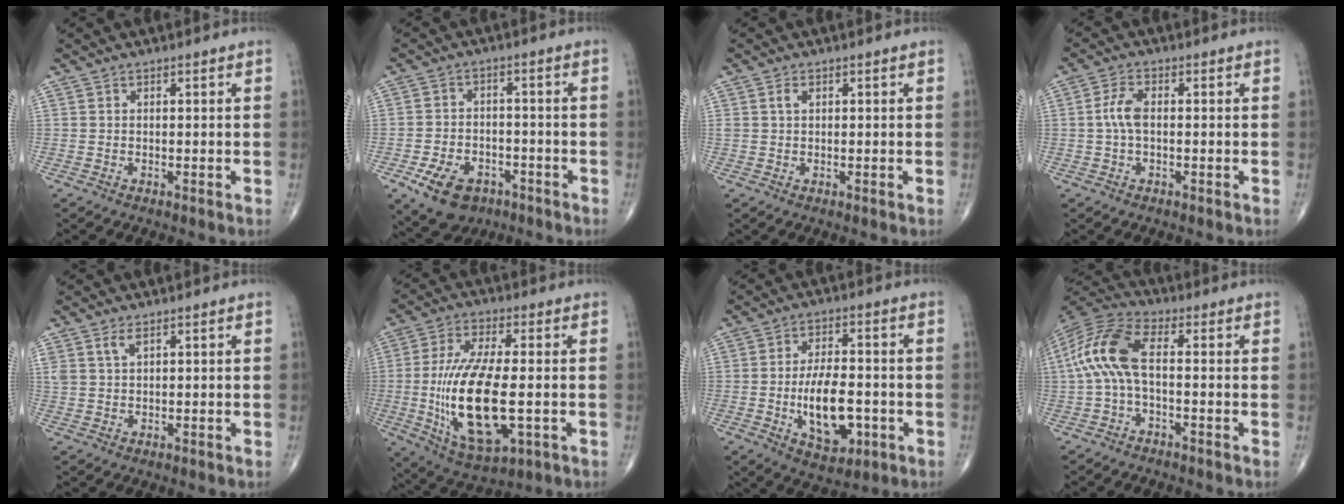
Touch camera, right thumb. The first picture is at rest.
{"total": 10.2, "force": [-5.4, 6.8, 5.4], "torque": [-0.083, 0.027, -0.080]}
{"total": 1.5, "force": [0.6, 0.9, 1.0], "torque": [-0.020, 0.003, 0.012]}
{"total": 4.0, "force": [-0.1, 1.9, 3.5], "torque": [-0.083, 0.009, -0.005]}
{"total": 2.5, "force": [1.5, 1.1, 1.8], "torque": [-0.039, 0.000, 0.035]}
{"total": 19.1, "force": [-2.5, 7.5, 17.4], "torque": [-0.347, -0.007, -0.029]}
{"total": 12.2, "force": [-2.7, 6.2, 10.1], "torque": [-0.152, 0.010, -0.036]}
{"total": 11.3, "force": [-0.2, 4.8, 10.2], "torque": [-0.229, 0.036, -0.012]}